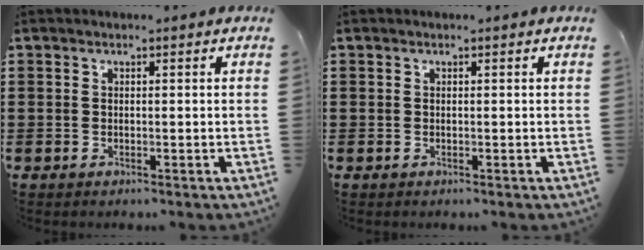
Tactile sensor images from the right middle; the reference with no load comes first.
{"total": 0.0}